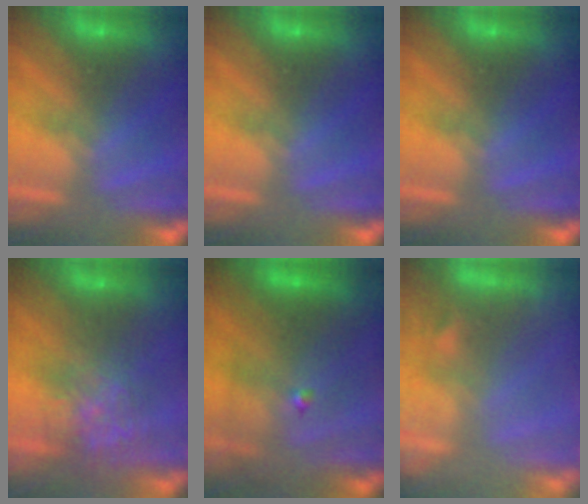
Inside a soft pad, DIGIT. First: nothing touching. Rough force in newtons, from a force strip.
{"total": 0.0}
{"total": 0.0}
{"total": 7.1}
{"total": 4.4}
{"total": 7.4}